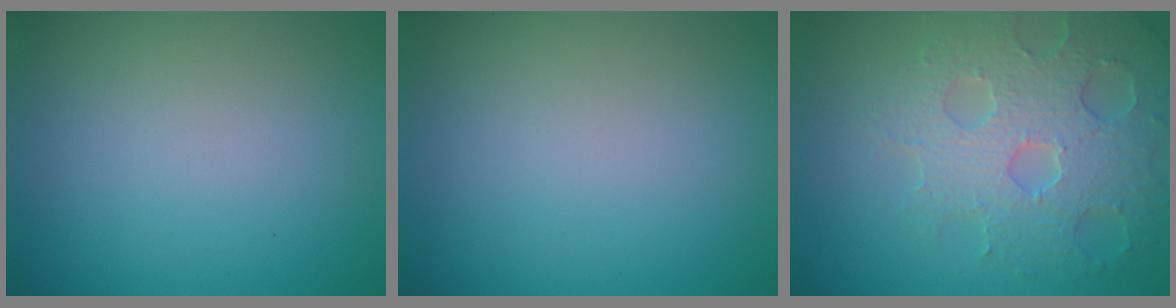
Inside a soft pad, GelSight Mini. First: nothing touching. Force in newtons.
{"total": 0.0}
{"total": 6.1, "press": 5.1, "slide": 3.4}